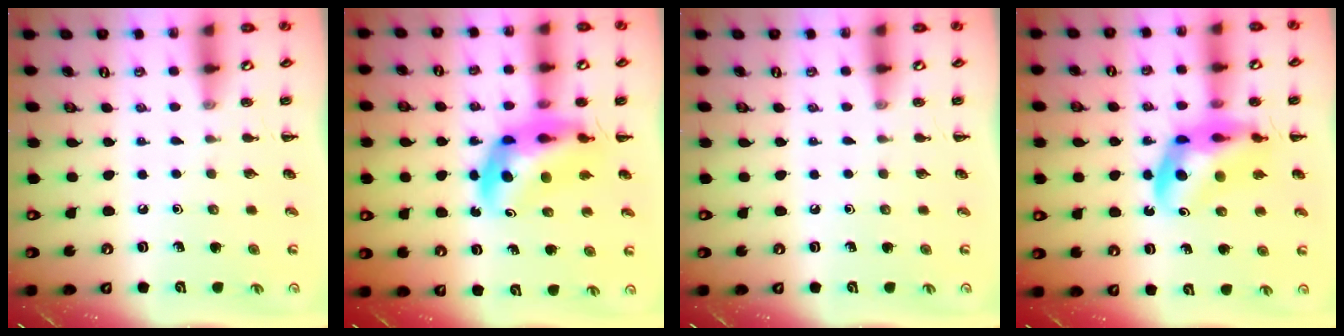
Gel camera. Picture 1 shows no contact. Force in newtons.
{"total": 10.8, "press": 10.4, "slide": 3.1}
{"total": 0.0}
{"total": 13.2, "press": 12.7, "slide": 3.6}